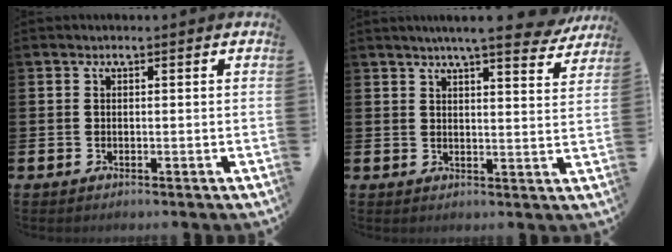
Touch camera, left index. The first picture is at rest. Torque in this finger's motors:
{"motor_torque": [1.05, -1.09, 0.42, 0.09]}